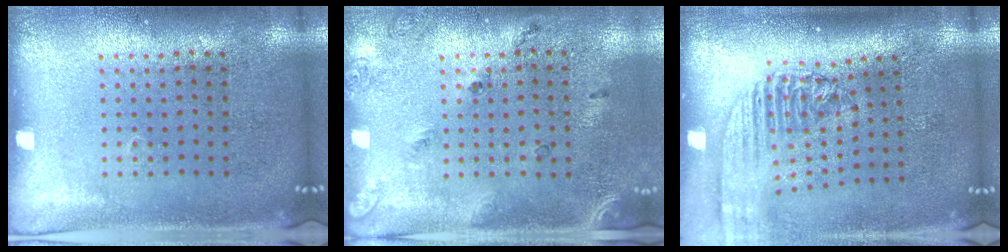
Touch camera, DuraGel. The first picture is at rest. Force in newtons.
{"total": 1.7, "press": 1.1, "slide": 1.3}
{"total": 2.3, "press": 1.7, "slide": 1.5}